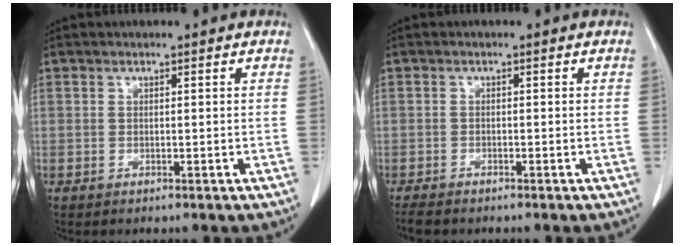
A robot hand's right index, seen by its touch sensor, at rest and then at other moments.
{"total": 3.9, "force": [-3.1, 1.5, 1.8], "torque": [-0.037, -0.008, -0.049]}